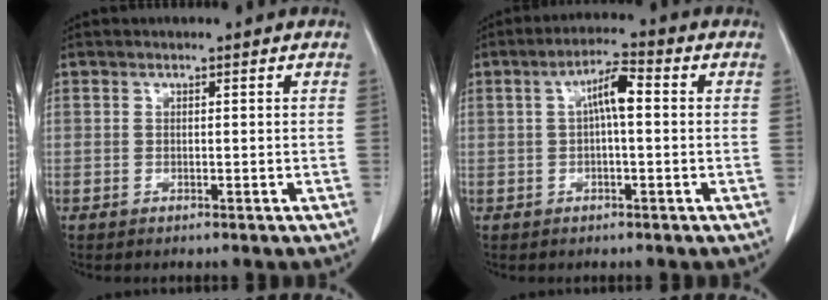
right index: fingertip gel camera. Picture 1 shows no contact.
{"total": 5.1, "force": [0.6, 1.0, 4.9], "torque": [-0.089, 0.016, 0.008]}